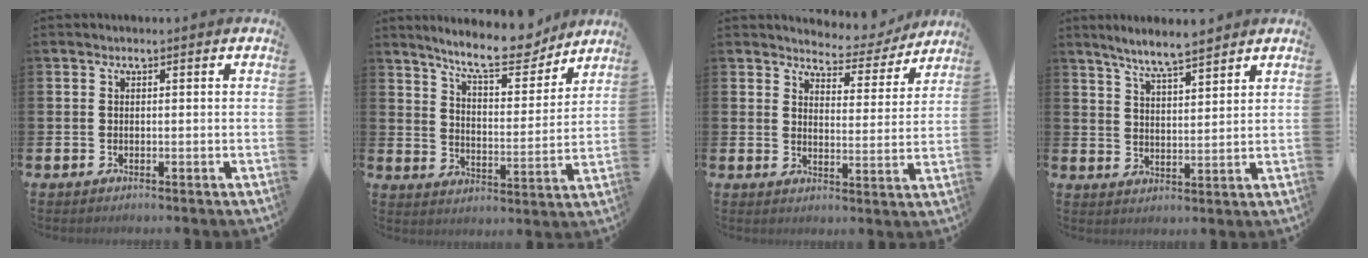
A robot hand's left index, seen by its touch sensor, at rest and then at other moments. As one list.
[{"total": 10.5, "force": [9.5, 2.2, 3.8], "torque": [-0.086, -0.055, 0.167]}, {"total": 4.7, "force": [4.4, 1.3, 0.3], "torque": [-0.014, -0.040, 0.071]}, {"total": 6.2, "force": [5.8, 0.3, 2.0], "torque": [-0.051, -0.027, 0.103]}]